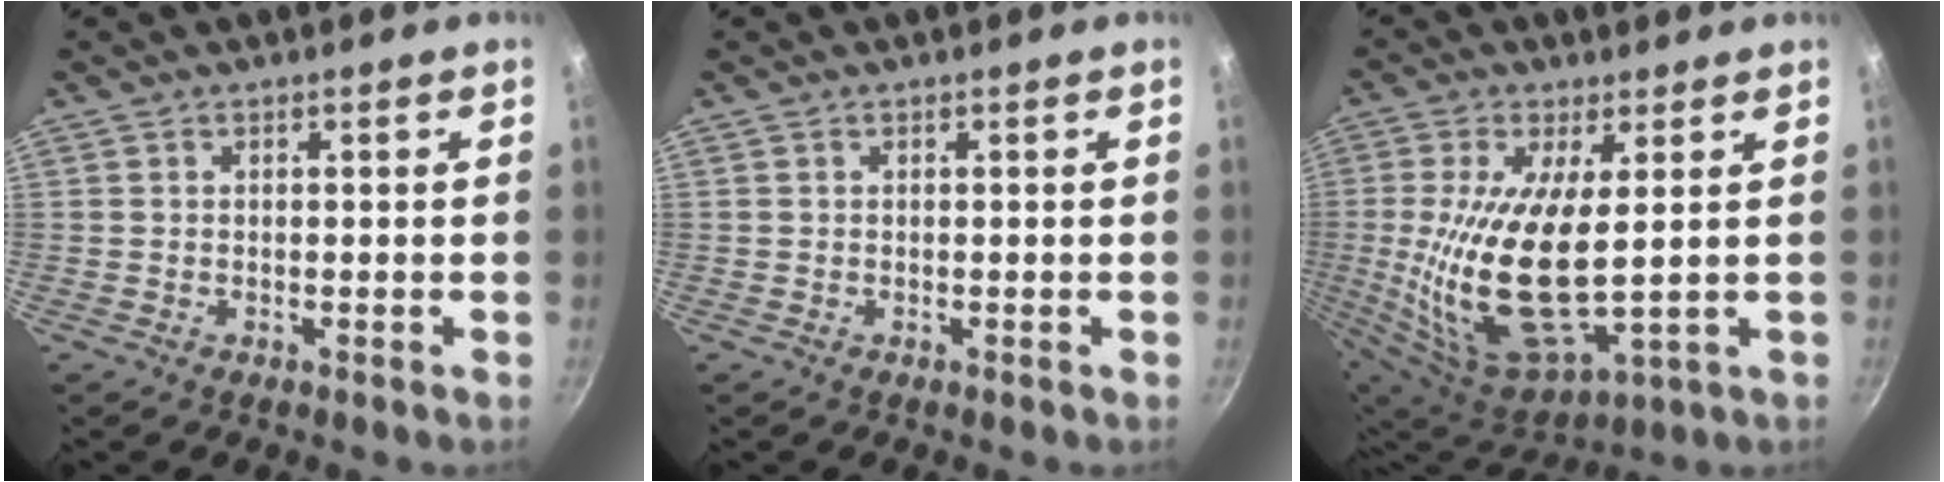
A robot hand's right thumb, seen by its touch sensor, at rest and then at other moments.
{"total": 0.0}
{"total": 19.0, "force": [0.7, 7.5, 17.4], "torque": [-0.350, -0.023, 0.025]}